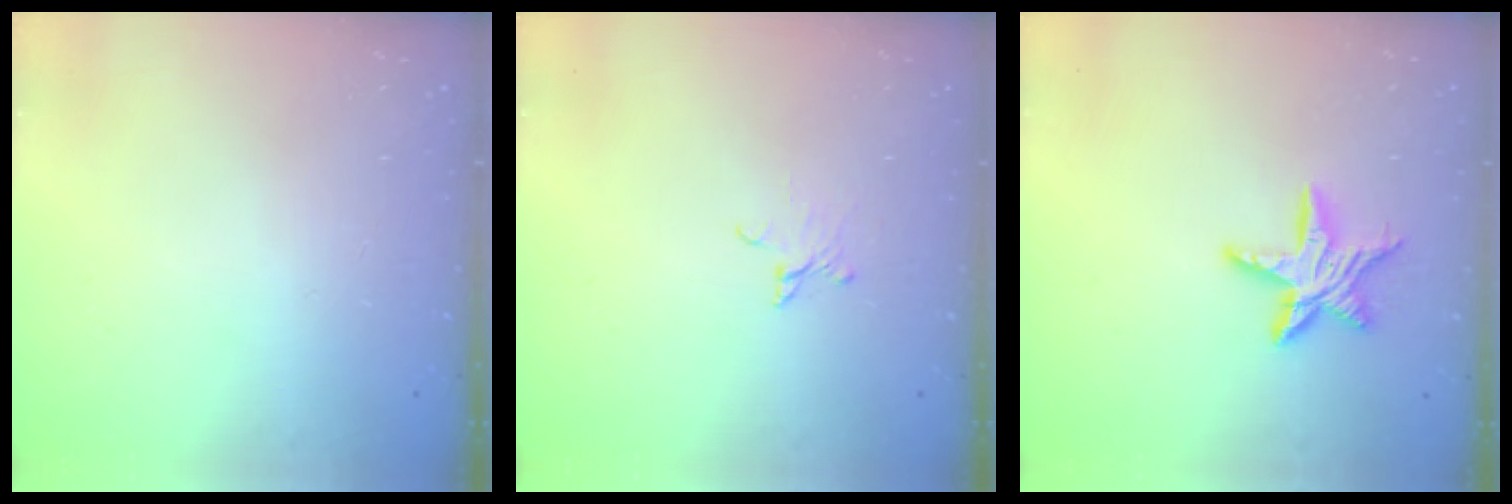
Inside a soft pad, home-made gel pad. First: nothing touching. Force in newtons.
{"total": 2.5, "press": 2.5, "slide": 0.2}
{"total": 11.6, "press": 11.6, "slide": 0.9}